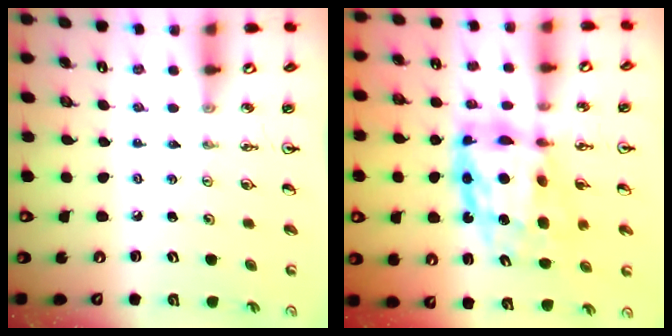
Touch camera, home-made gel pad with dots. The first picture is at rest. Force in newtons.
{"total": 13.6, "press": 13.5, "slide": 1.0}